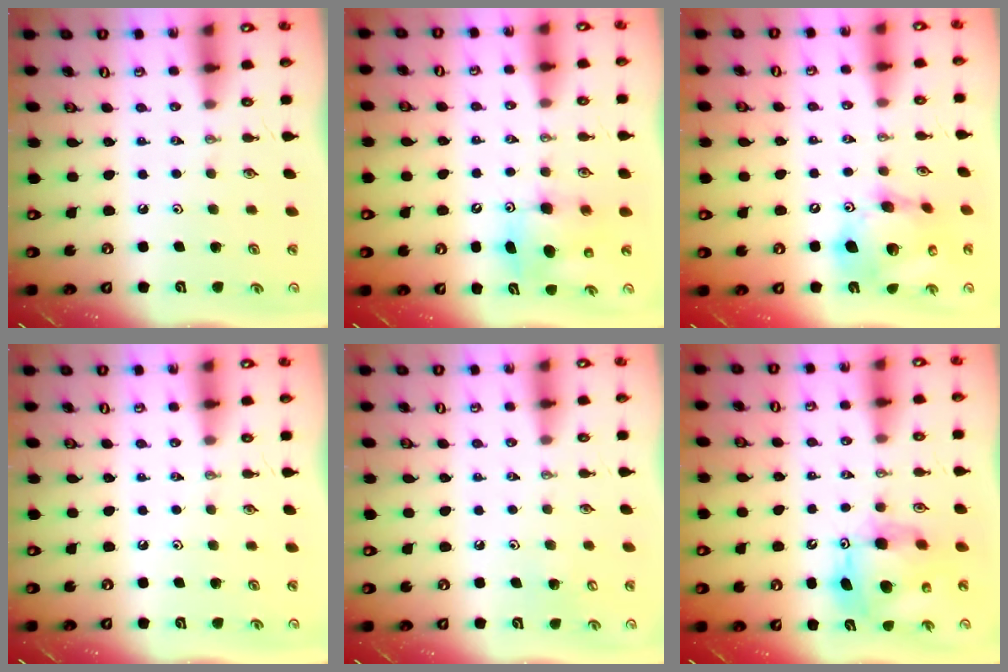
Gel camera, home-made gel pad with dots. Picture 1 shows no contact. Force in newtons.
{"total": 7.9, "press": 7.7, "slide": 2.0}
{"total": 16.8, "press": 16.5, "slide": 3.0}
{"total": 0.0}
{"total": 4.3, "press": 4.3, "slide": 0.4}
{"total": 12.3, "press": 12.2, "slide": 1.1}